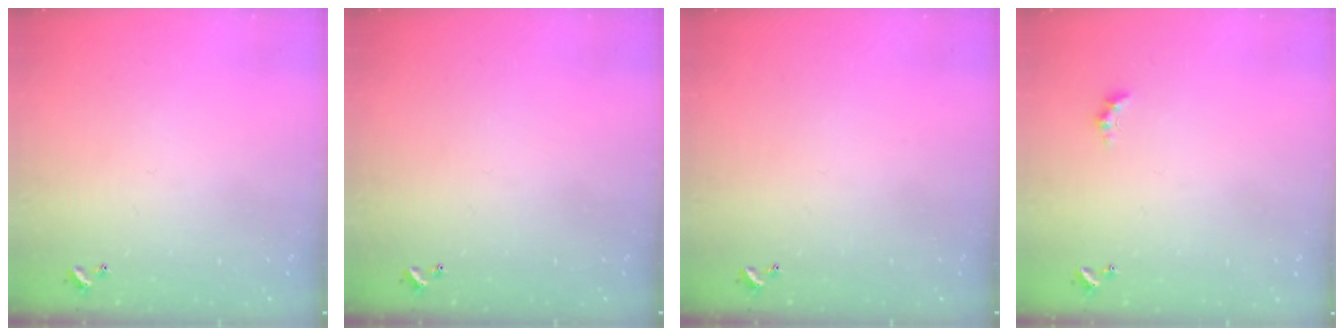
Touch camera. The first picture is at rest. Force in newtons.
{"total": 0.0}
{"total": 0.0}
{"total": 1.1, "press": 1.1, "slide": 0.4}